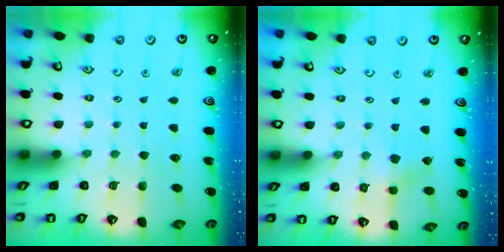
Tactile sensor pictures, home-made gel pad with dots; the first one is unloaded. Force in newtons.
{"total": 2.7, "press": 2.7, "slide": 0.3}